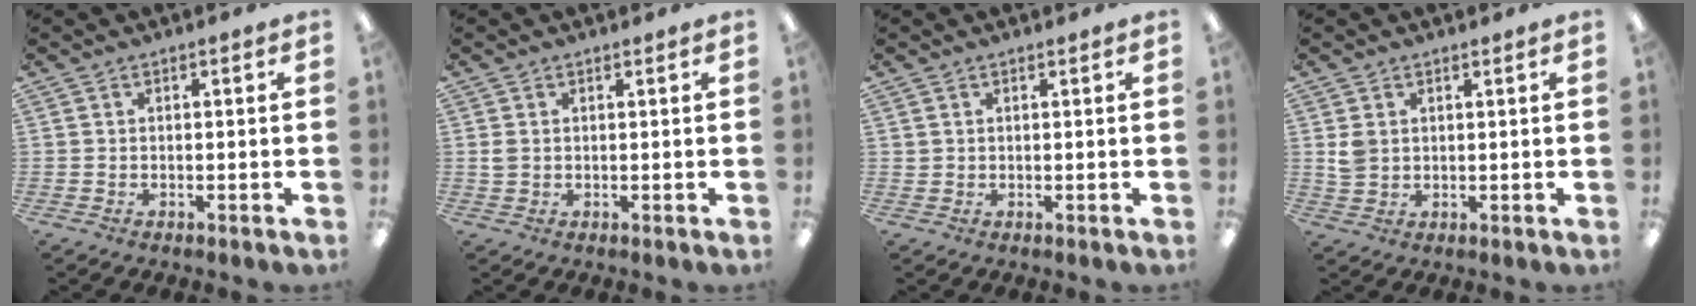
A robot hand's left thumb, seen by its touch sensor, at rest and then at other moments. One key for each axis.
{"total": 1.6, "fx": 0.6, "fy": 1.2, "fz": 0.7, "tx": -0.017, "ty": 0.004, "tz": 0.011}
{"total": 0.9, "fx": 0.6, "fy": 0.7, "fz": 0.1, "tx": -0.002, "ty": 0.001, "tz": 0.013}
{"total": 3.6, "fx": 1.3, "fy": 2.9, "fz": 1.6, "tx": -0.025, "ty": 0.000, "tz": 0.024}